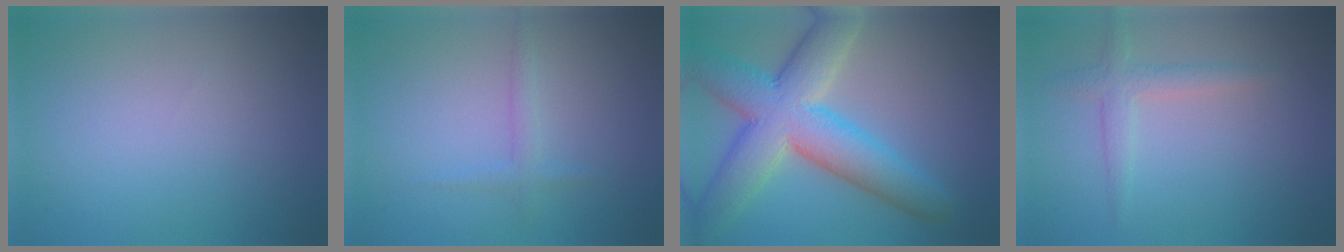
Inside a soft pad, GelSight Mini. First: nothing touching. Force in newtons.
{"total": 1.3, "press": 1.3, "slide": 0.1}
{"total": 10.2, "press": 10.1, "slide": 0.6}
{"total": 2.1, "press": 2.1, "slide": 0.1}